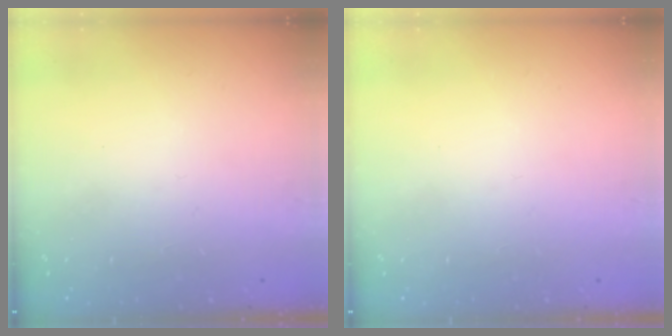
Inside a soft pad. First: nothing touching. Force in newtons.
{"total": 0.0}